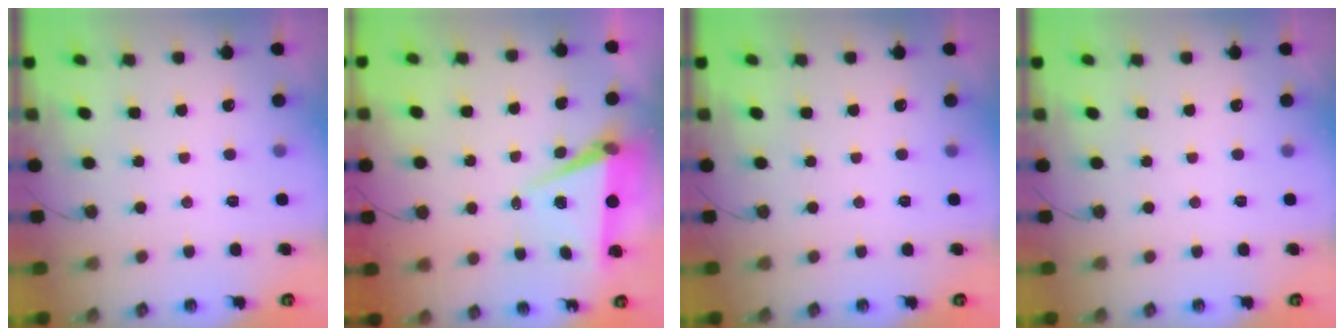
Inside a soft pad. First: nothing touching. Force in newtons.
{"total": 7.8, "press": 6.4, "slide": 4.5}
{"total": 0.0}
{"total": 0.0}